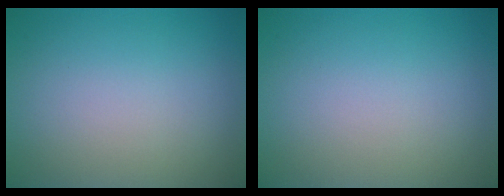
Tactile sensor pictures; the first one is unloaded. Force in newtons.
{"total": 0.0}